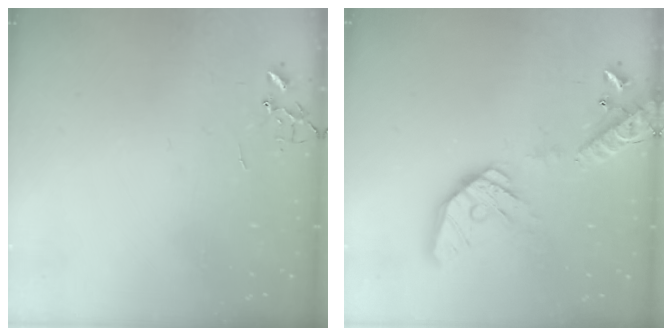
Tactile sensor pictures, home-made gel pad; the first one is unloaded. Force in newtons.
{"total": 19.5, "press": 19.2, "slide": 3.3}